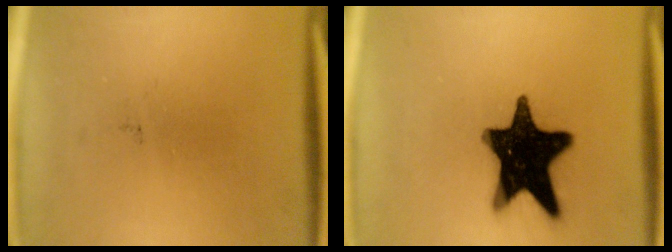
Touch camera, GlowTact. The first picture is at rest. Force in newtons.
{"total": 18.6}